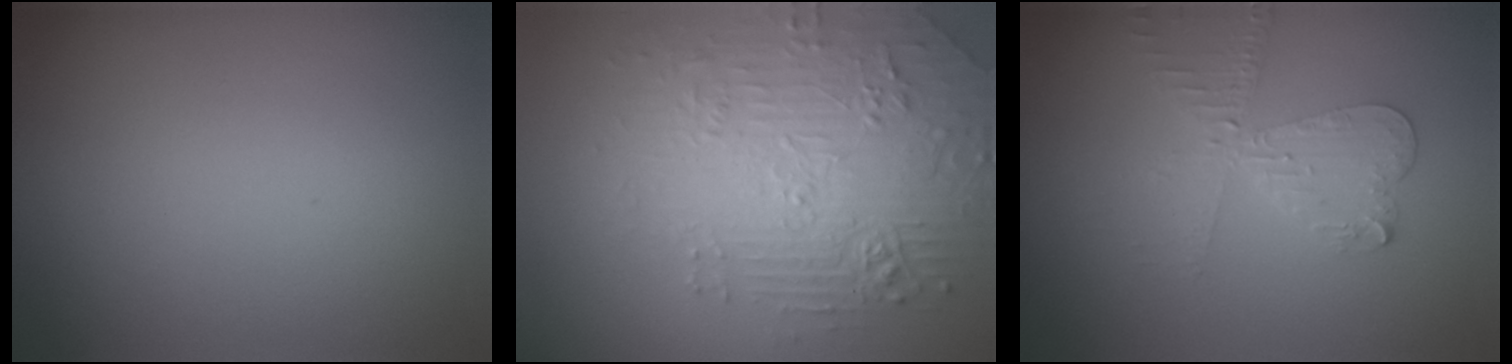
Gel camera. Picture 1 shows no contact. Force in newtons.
{"total": 4.5, "press": 4.1, "slide": 1.8}
{"total": 3.5, "press": 3.0, "slide": 1.9}